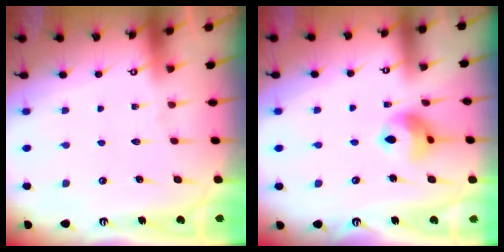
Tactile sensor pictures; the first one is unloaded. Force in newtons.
{"total": 9.6, "press": 9.5, "slide": 1.1}